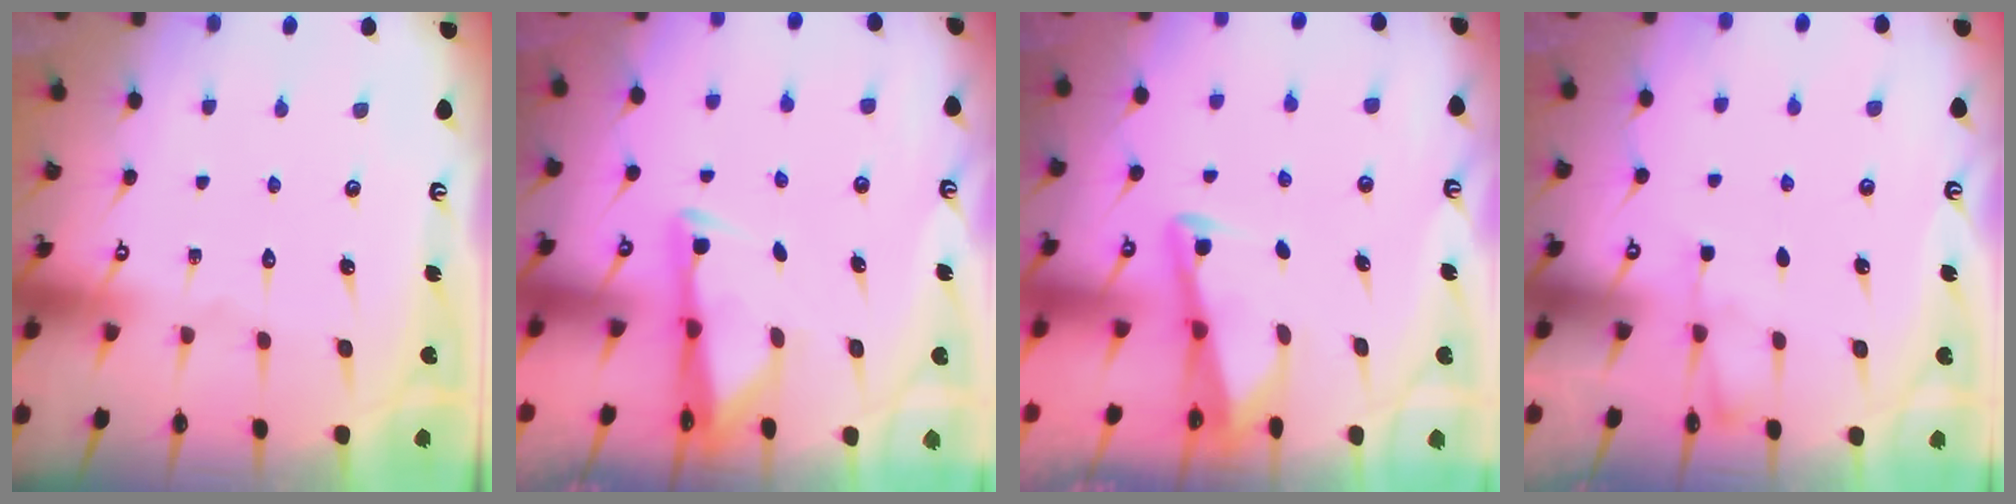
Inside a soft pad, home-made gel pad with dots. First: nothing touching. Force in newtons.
{"total": 2.8, "press": 2.8, "slide": 0.4}
{"total": 2.9, "press": 2.9, "slide": 0.4}
{"total": 3.0, "press": 3.0, "slide": 0.3}